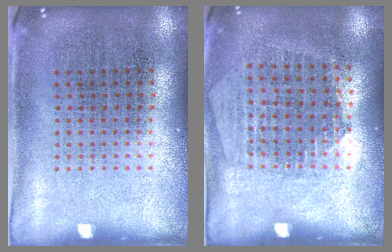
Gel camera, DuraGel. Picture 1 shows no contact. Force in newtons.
{"total": 1.3, "press": 1.1, "slide": 0.5}